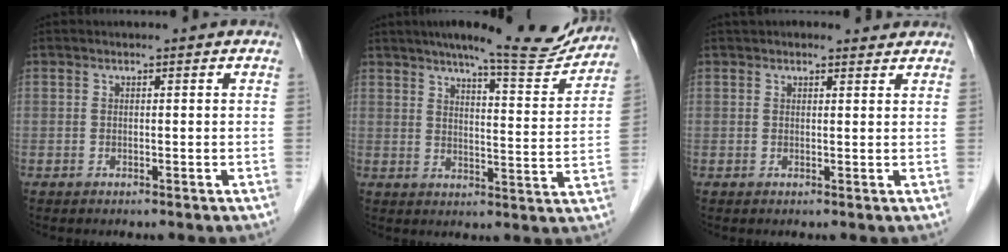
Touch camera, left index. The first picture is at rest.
{"total": 14.2, "force": [12.8, 1.2, 6.1], "torque": [-0.079, -0.020, 0.162]}
{"total": 3.3, "force": [3.0, 1.1, 0.6], "torque": [-0.004, 0.016, 0.034]}